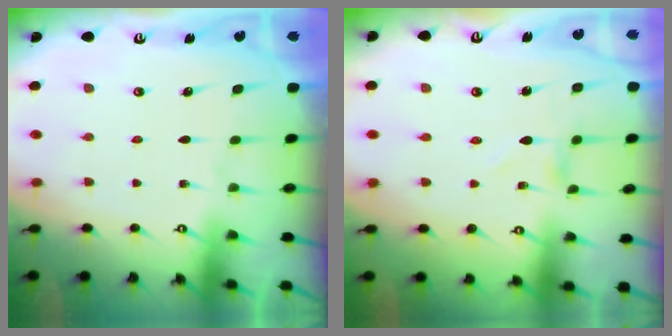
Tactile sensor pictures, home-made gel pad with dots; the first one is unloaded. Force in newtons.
{"total": 0.0}